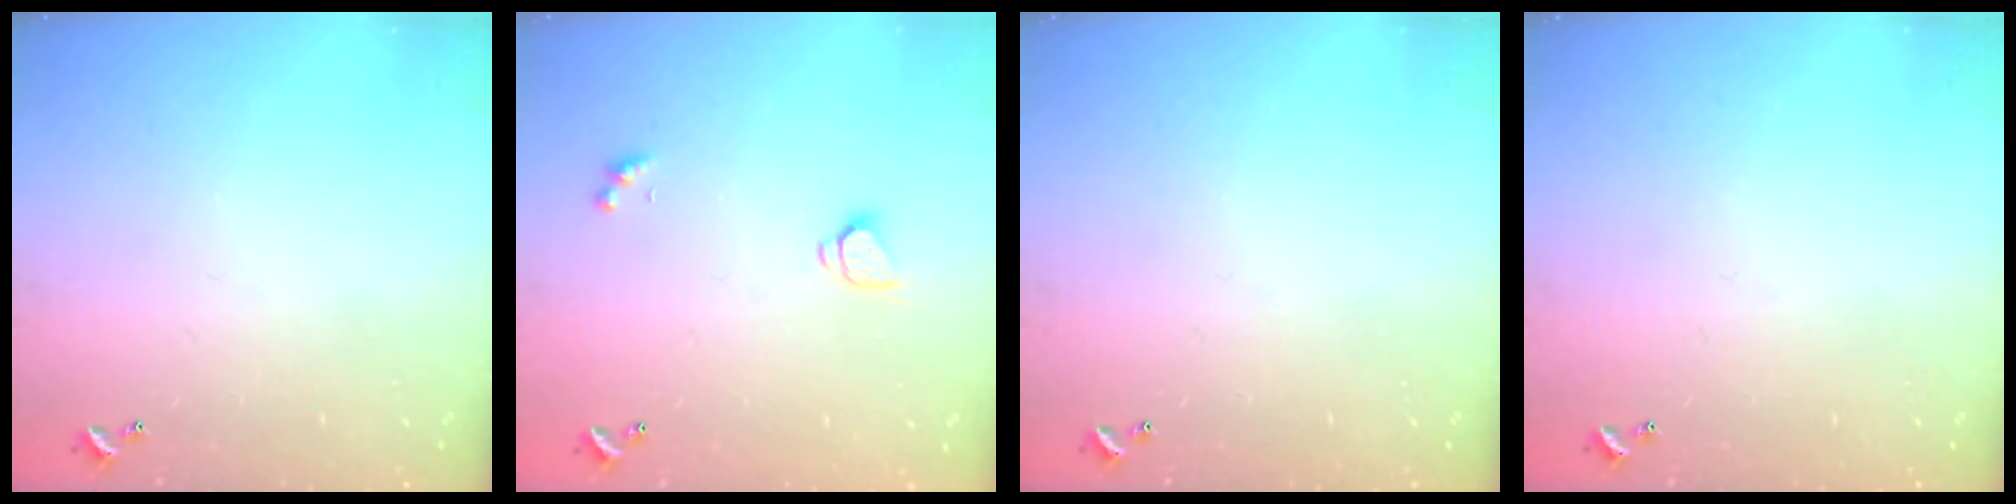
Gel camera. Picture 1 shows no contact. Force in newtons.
{"total": 1.6, "press": 1.6, "slide": 0.3}
{"total": 0.0}
{"total": 0.0}